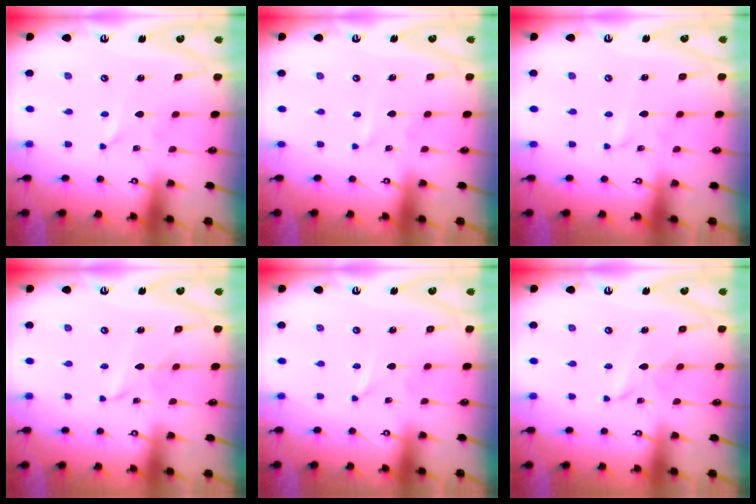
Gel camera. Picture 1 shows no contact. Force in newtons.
{"total": 0.9, "press": 0.9, "slide": 0.1}
{"total": 2.6, "press": 2.6, "slide": 0.3}
{"total": 3.5, "press": 3.5, "slide": 0.2}
{"total": 0.0}
{"total": 3.5, "press": 3.5, "slide": 0.2}